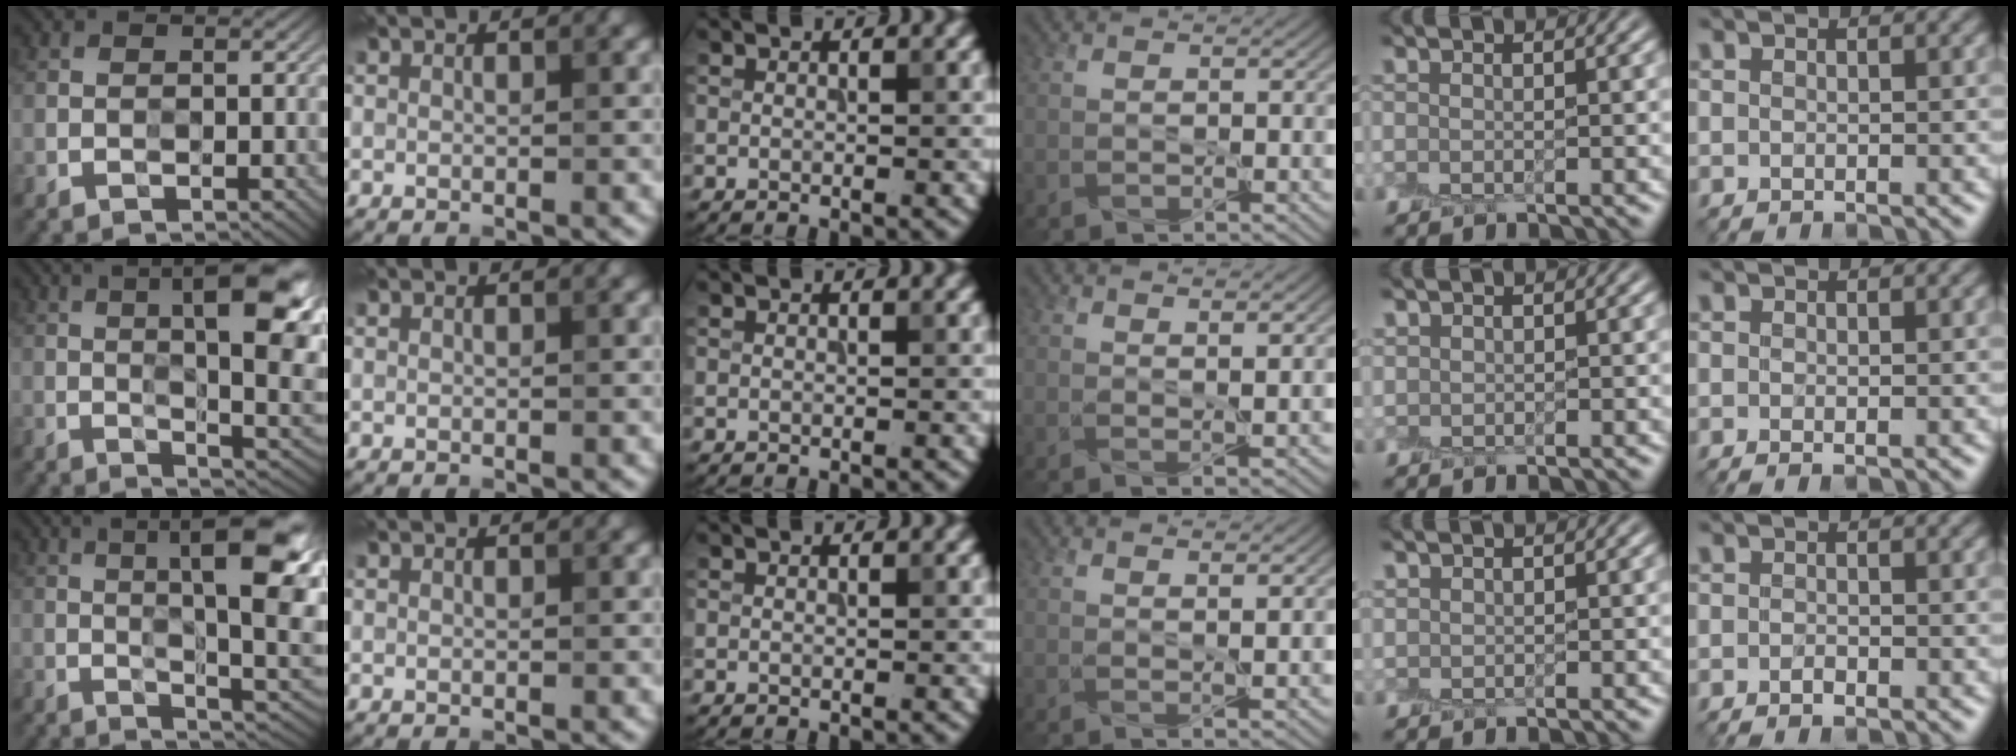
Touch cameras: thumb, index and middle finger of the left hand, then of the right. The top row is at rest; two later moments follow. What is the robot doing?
{"motion": "peel", "object": "plastic wrap"}